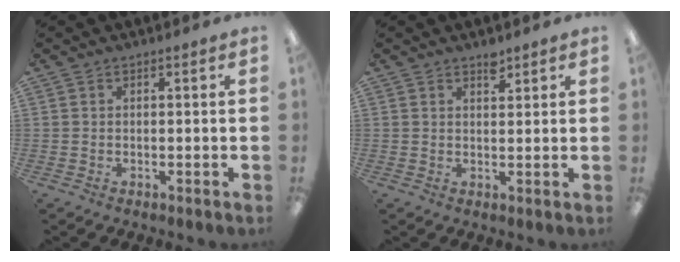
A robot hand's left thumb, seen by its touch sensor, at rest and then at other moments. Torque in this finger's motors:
{"motor_torque": [0.18, -0.04, 0.22, -0.01, 0.04]}